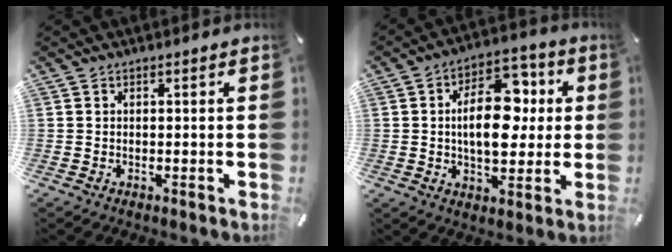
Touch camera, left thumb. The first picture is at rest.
{"total": 15.2, "force": [1.5, 9.4, 11.9], "torque": [-0.177, 0.000, 0.023]}